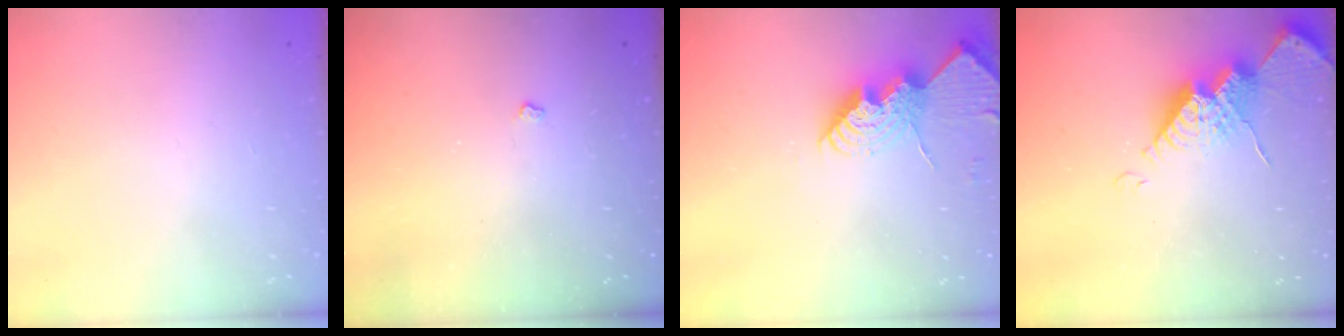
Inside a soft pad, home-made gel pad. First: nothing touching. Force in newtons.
{"total": 2.6, "press": 2.6, "slide": 0.4}
{"total": 14.4, "press": 14.3, "slide": 1.2}
{"total": 14.7, "press": 14.6, "slide": 1.1}